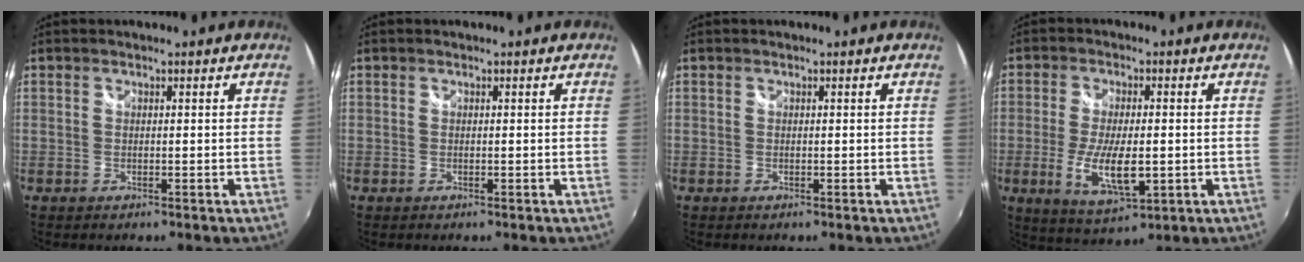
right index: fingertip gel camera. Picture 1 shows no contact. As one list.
[{"total": 0.0}, {"total": 0.0}, {"total": 10.0, "force": [-2.2, 3.5, 9.1], "torque": [-0.181, -0.020, -0.033]}]